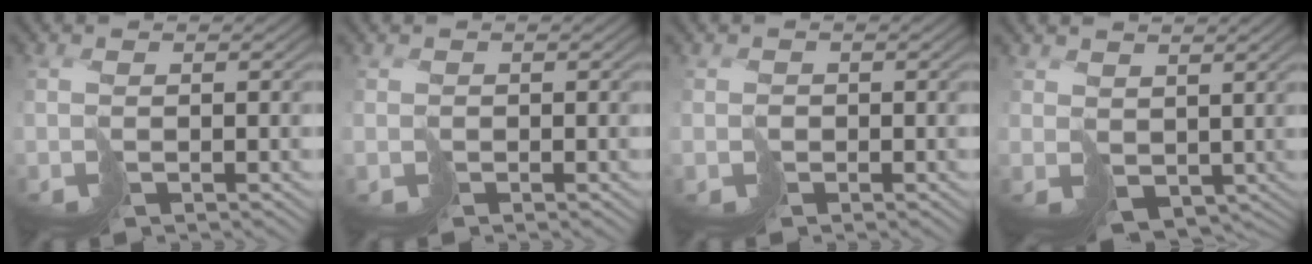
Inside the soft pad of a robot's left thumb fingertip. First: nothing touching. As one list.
[{"total": 0.9, "force": [-0.4, 0.4, -0.7], "torque": [0.019, 0.000, -0.003]}, {"total": 1.2, "force": [-0.3, 0.8, -0.7], "torque": [0.021, 0.001, -0.005]}, {"total": 3.8, "force": [1.4, 3.0, 1.8], "torque": [-0.050, -0.017, 0.038]}]